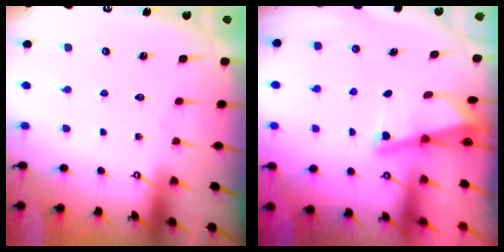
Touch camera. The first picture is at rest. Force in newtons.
{"total": 2.0, "press": 2.0, "slide": 0.2}